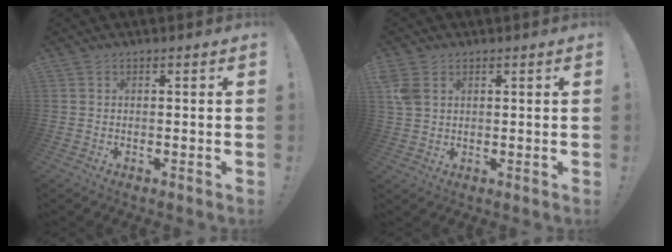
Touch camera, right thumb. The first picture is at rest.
{"total": 5.1, "force": [2.1, 3.5, 3.1], "torque": [-0.059, -0.003, 0.042]}